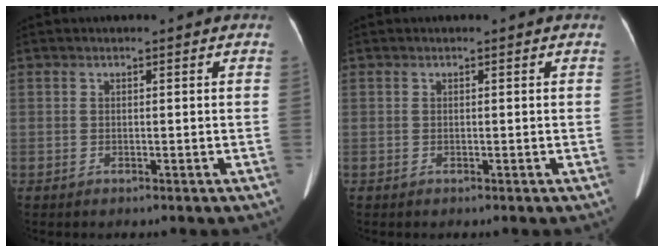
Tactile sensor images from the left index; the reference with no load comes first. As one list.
[{"total": 0.0}]